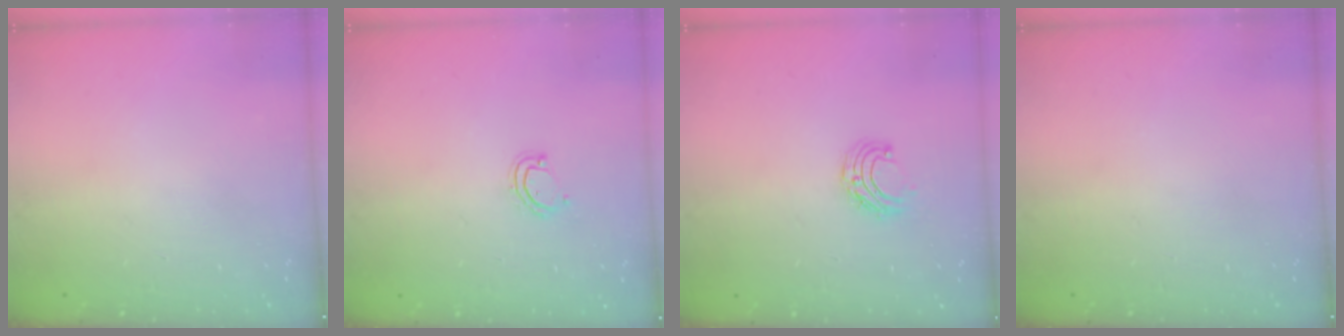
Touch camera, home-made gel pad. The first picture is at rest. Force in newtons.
{"total": 3.8, "press": 3.8, "slide": 0.3}
{"total": 5.9, "press": 5.8, "slide": 0.7}
{"total": 0.0}